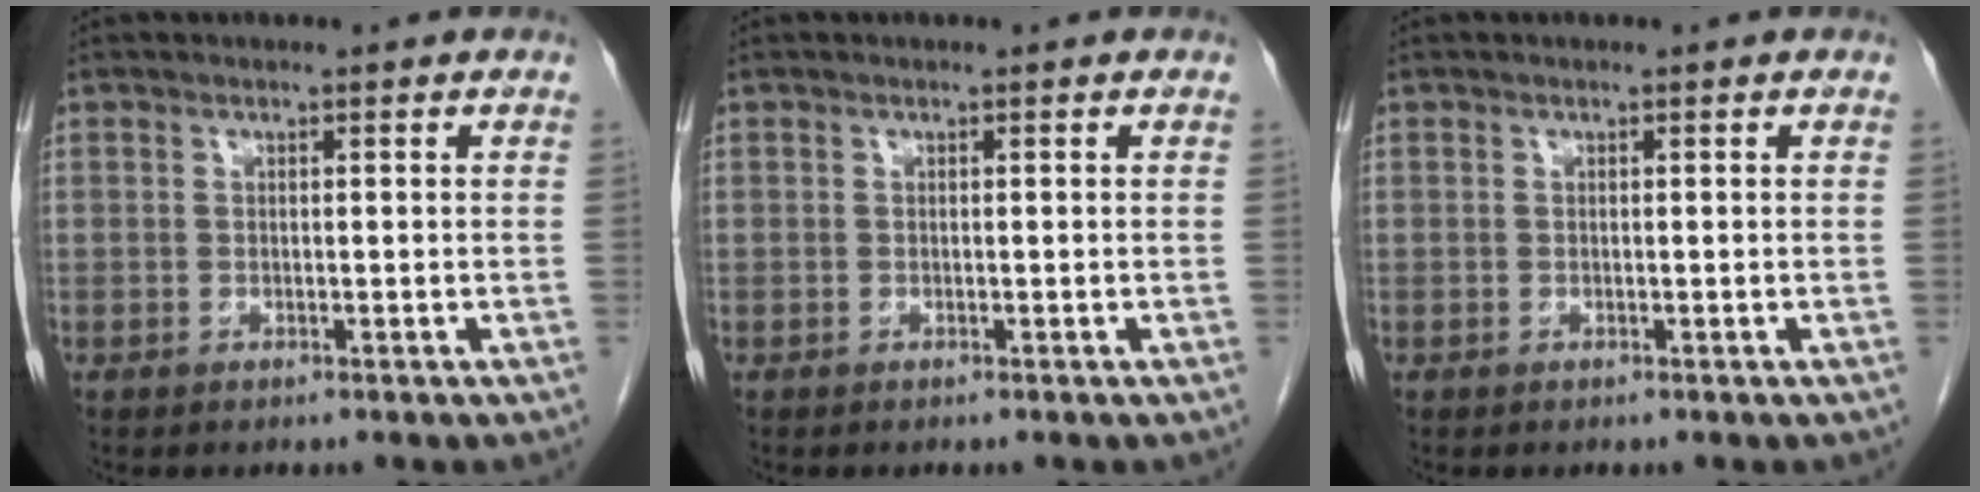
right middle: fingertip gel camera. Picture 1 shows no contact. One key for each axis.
{"total": 0.0}
{"total": 0.0}